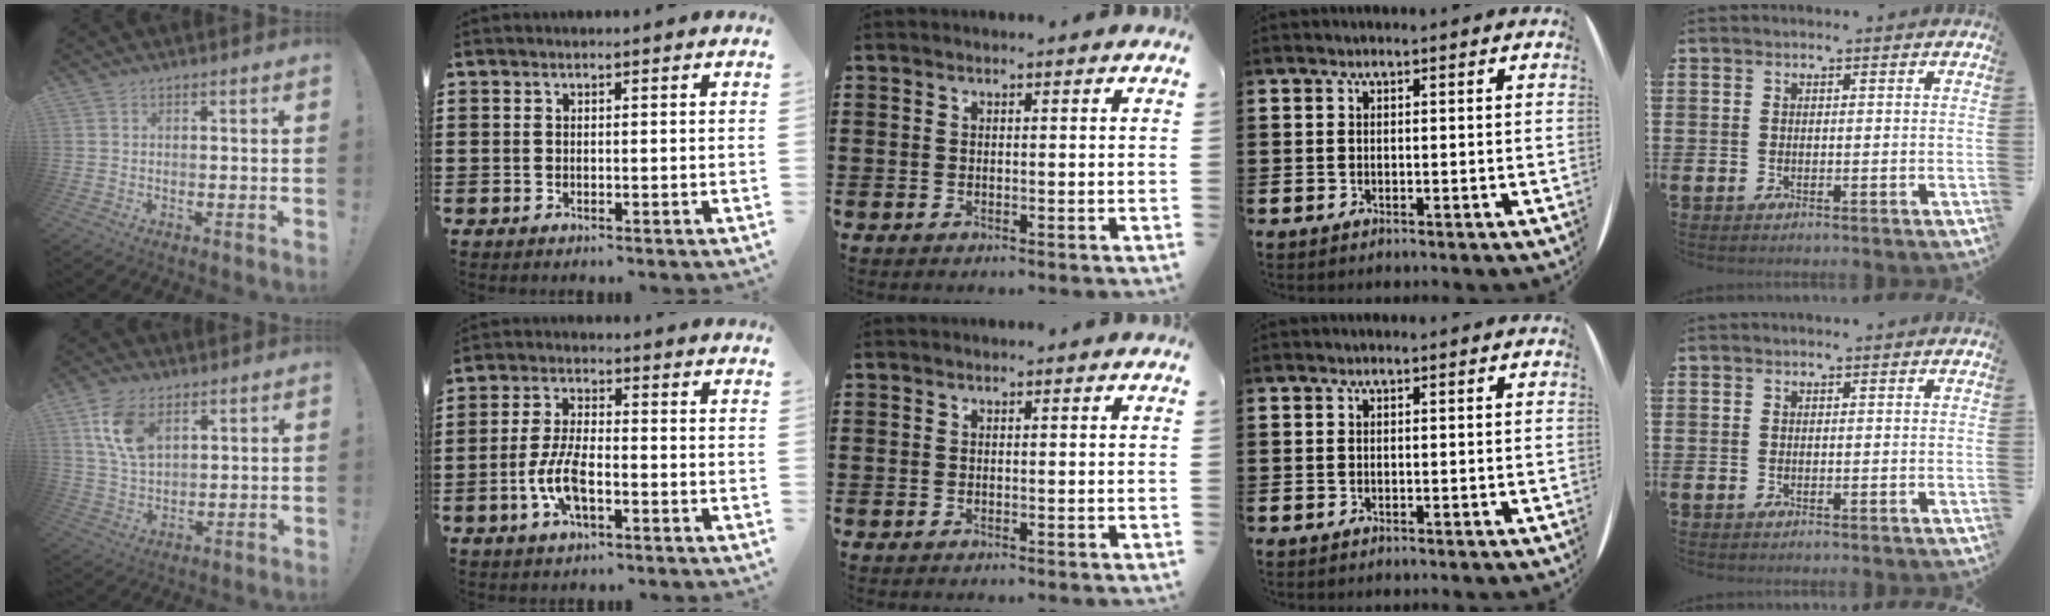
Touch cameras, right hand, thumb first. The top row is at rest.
{"thumb": {"total": 10.9, "force": [5.2, 6.4, 7.0], "torque": [-0.131, -0.008, 0.100]}, "index": {"total": 7.4, "force": [-2.5, 2.8, 6.4], "torque": [-0.147, -0.007, -0.052]}}